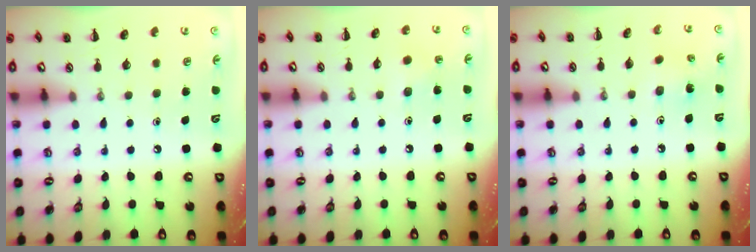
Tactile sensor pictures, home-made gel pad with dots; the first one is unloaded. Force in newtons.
{"total": 4.0, "press": 3.8, "slide": 1.1}
{"total": 2.1, "press": 2.0, "slide": 0.7}